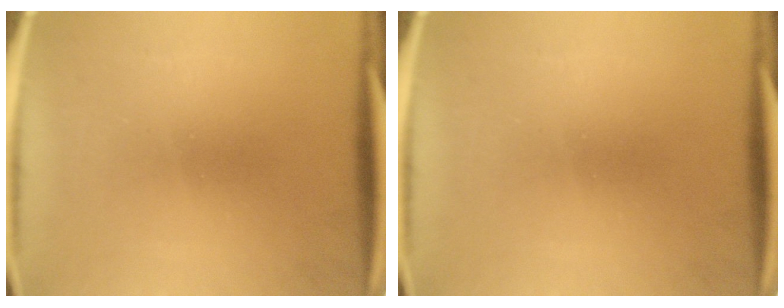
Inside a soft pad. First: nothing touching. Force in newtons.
{"total": 0.0}